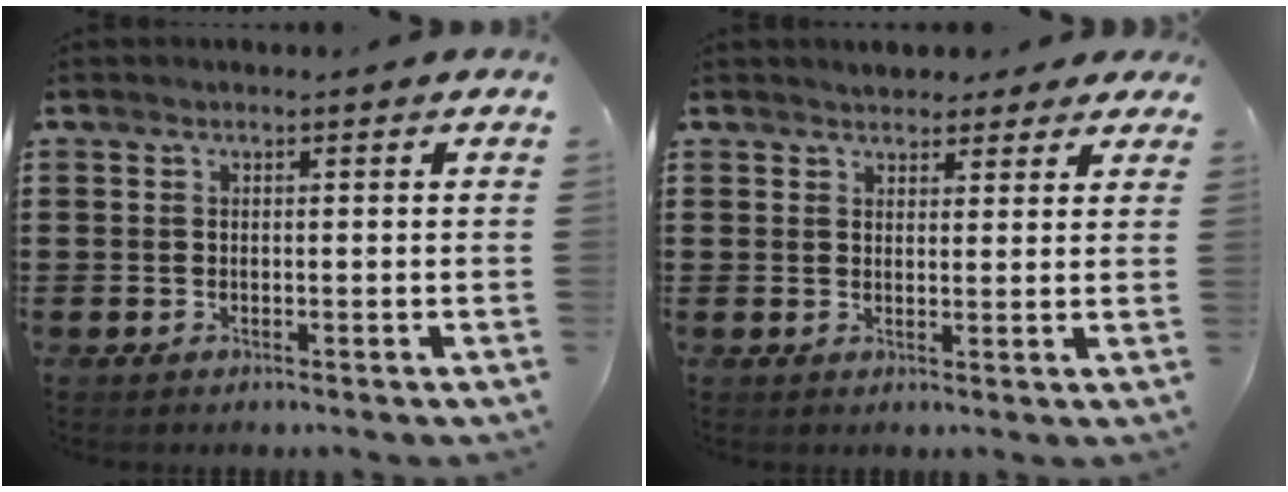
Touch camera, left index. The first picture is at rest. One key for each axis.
{"total": 2.7, "fx": 2.4, "fy": 1.1, "fz": 0.0, "tx": -0.001, "ty": -0.001, "tz": 0.043}